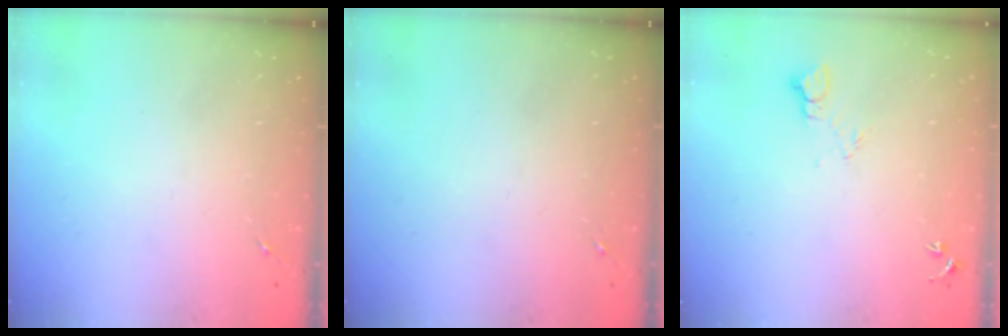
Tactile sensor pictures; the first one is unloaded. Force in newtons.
{"total": 0.0}
{"total": 5.6, "press": 5.6, "slide": 0.6}